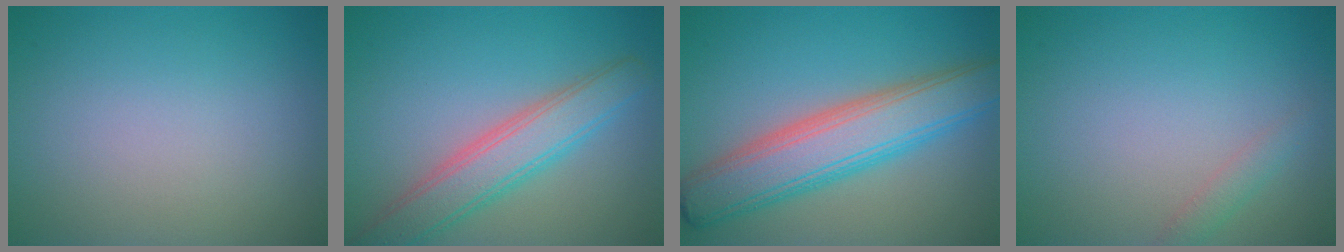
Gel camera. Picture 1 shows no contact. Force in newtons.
{"total": 5.0, "press": 5.0, "slide": 0.5}
{"total": 7.7, "press": 7.6, "slide": 0.5}
{"total": 1.2, "press": 1.2, "slide": 0.1}